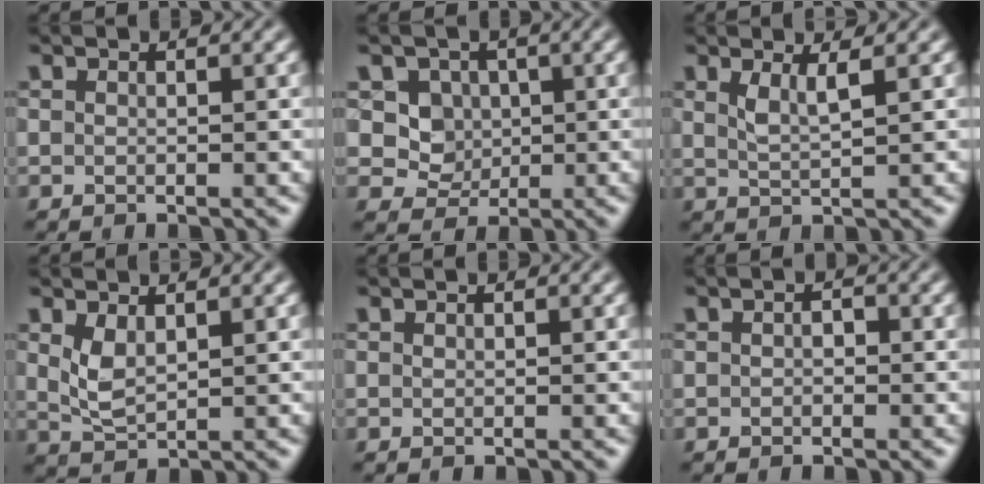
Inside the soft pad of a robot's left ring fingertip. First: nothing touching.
{"total": 4.8, "force": [1.4, 4.1, 2.0], "torque": [-0.036, -0.004, 0.027]}
{"total": 2.2, "force": [1.0, 0.5, 1.8], "torque": [-0.031, -0.005, 0.018]}
{"total": 2.4, "force": [1.0, 1.1, 1.9], "torque": [-0.048, -0.005, 0.026]}
{"total": 0.0}
{"total": 0.9, "force": [-0.1, 0.6, 0.6], "torque": [-0.009, -0.002, -0.003]}